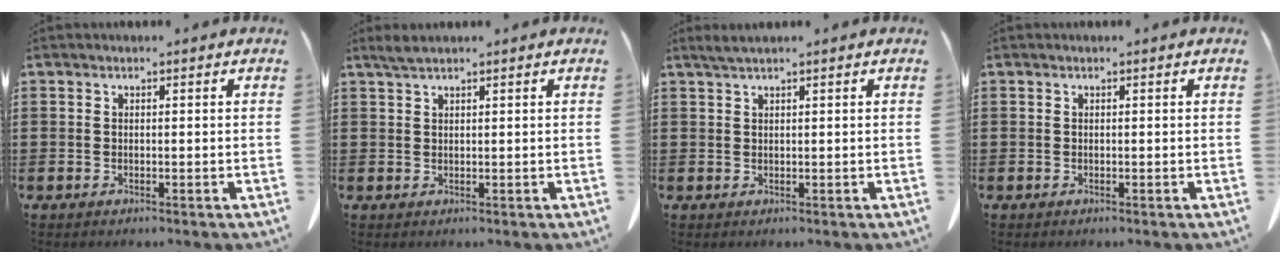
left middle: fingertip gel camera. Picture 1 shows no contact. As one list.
[{"total": 1.6, "force": [1.2, 0.2, 1.1], "torque": [-0.024, 0.000, 0.023]}, {"total": 1.2, "force": [0.9, -0.1, 0.8], "torque": [-0.017, -0.001, 0.018]}, {"total": 0.0}]